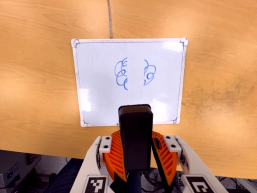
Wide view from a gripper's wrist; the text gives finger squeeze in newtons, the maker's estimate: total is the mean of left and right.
{"total": 7.1, "left": 8.0, "right": 6.2}